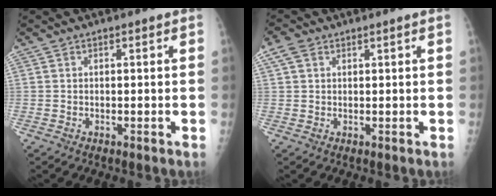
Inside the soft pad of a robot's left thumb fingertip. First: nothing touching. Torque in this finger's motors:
{"motor_torque": [0.39, 0.20, 0.11, -0.27, 0.01]}